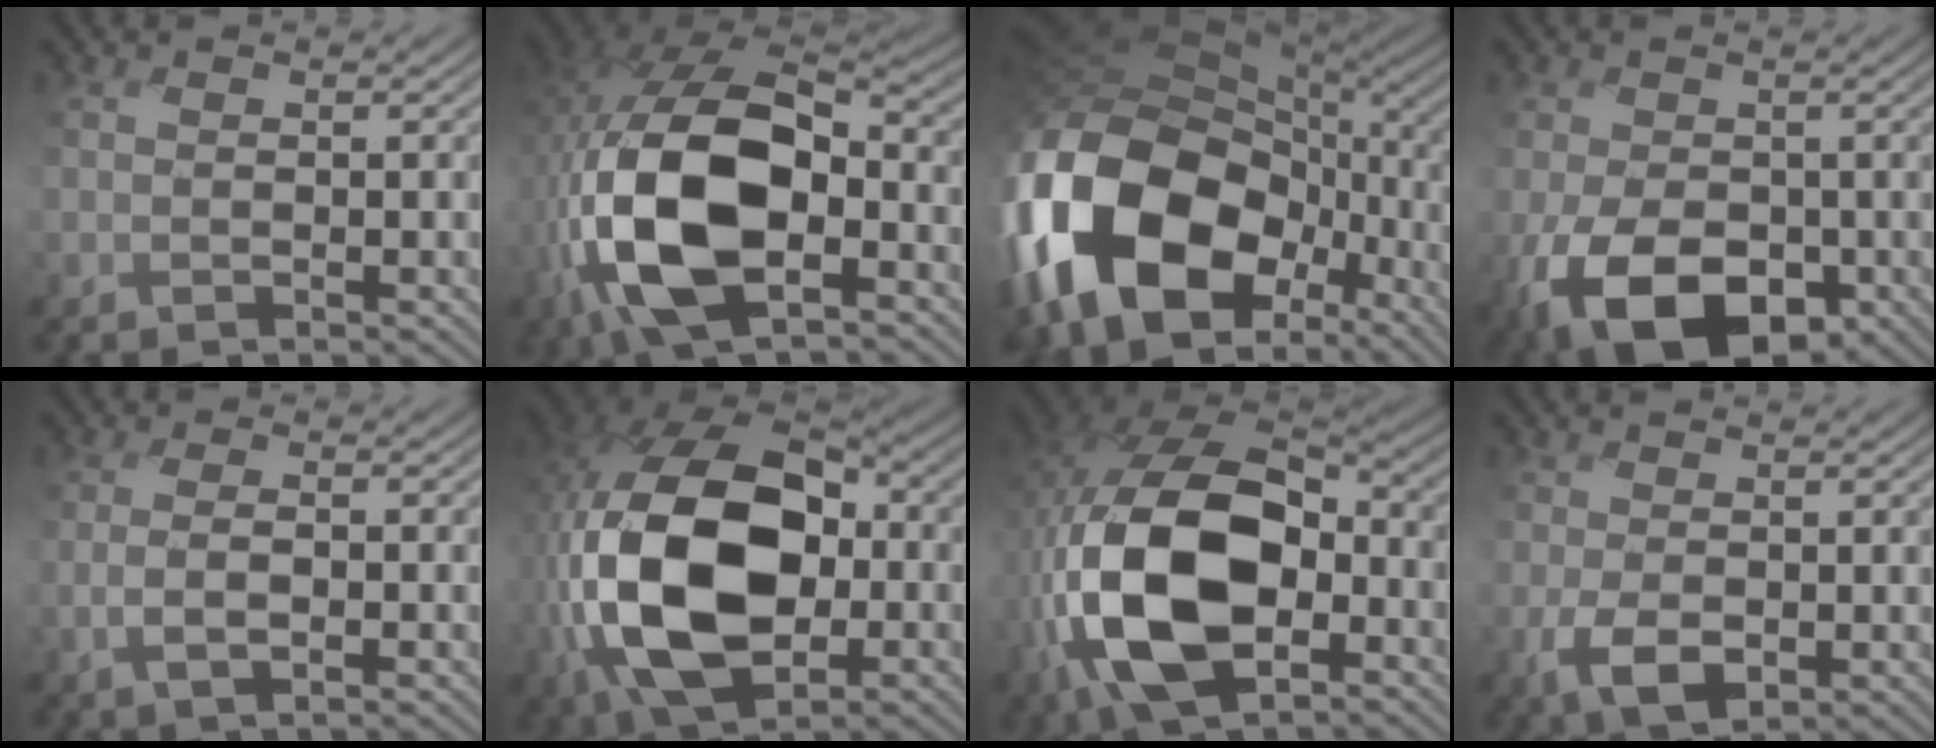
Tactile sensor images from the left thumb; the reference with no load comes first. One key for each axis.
{"total": 15.4, "fx": -3.6, "fy": 8.2, "fz": 12.5, "tx": -0.278, "ty": -0.009, "tz": -0.074}
{"total": 20.4, "fx": -7.5, "fy": 13.6, "fz": 13.2, "tx": -0.326, "ty": -0.025, "tz": -0.135}
{"total": 10.0, "fx": -4.2, "fy": 6.2, "fz": 6.6, "tx": -0.131, "ty": -0.025, "tz": -0.076}
{"total": 2.4, "fx": -0.9, "fy": 0.6, "fz": 2.1, "tx": -0.050, "ty": 0.000, "tz": -0.025}
{"total": 18.4, "fx": -2.6, "fy": 12.2, "fz": 13.5, "tx": -0.326, "ty": -0.036, "tz": -0.038}
{"total": 16.5, "fx": -3.6, "fy": 9.9, "fz": 12.7, "tx": -0.291, "ty": -0.013, "tz": -0.073}
{"total": 3.2, "fx": -1.0, "fy": 2.0, "fz": 2.3, "tx": -0.054, "ty": -0.009, "tz": -0.019}